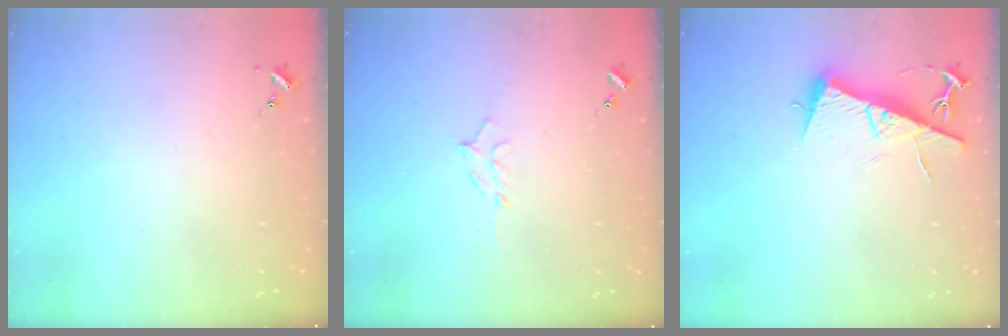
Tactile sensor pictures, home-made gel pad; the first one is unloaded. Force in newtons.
{"total": 7.2, "press": 7.1, "slide": 1.1}
{"total": 10.7, "press": 10.6, "slide": 0.8}